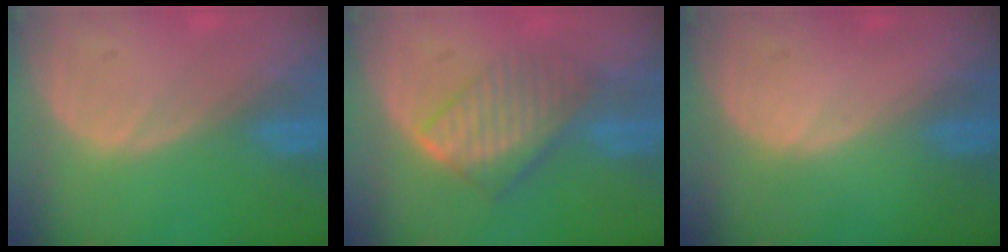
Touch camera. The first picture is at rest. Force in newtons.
{"total": 6.6, "press": 6.3, "slide": 1.9}
{"total": 0.6, "press": 0.1, "slide": 0.6}